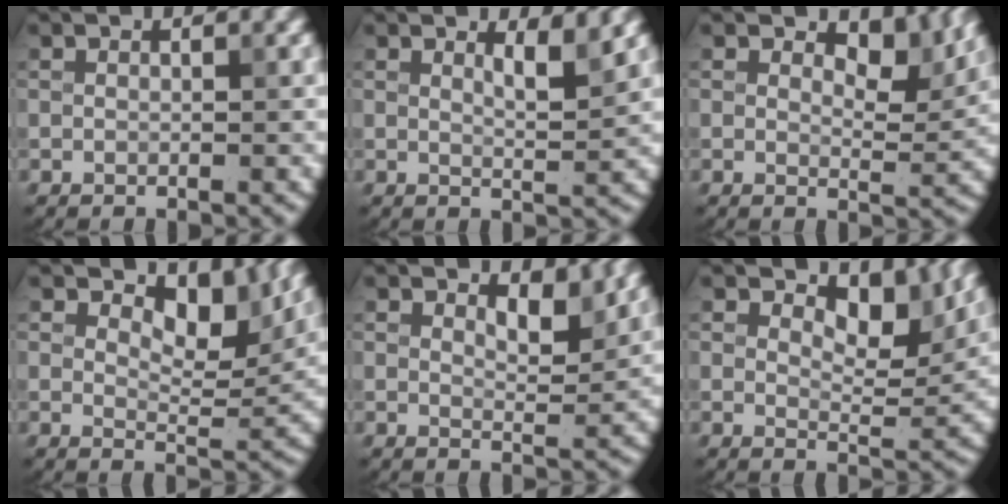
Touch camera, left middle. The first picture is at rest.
{"total": 2.3, "force": [1.4, 0.5, 1.7], "torque": [-0.019, -0.005, 0.022]}
{"total": 4.3, "force": [2.5, 2.0, 2.8], "torque": [-0.041, -0.006, 0.033]}
{"total": 5.5, "force": [3.1, 2.6, 3.8], "torque": [-0.051, -0.010, 0.040]}
{"total": 2.5, "force": [1.6, 0.9, 1.7], "torque": [-0.026, -0.008, 0.022]}
{"total": 5.1, "force": [3.0, 2.3, 3.4], "torque": [-0.048, -0.011, 0.038]}